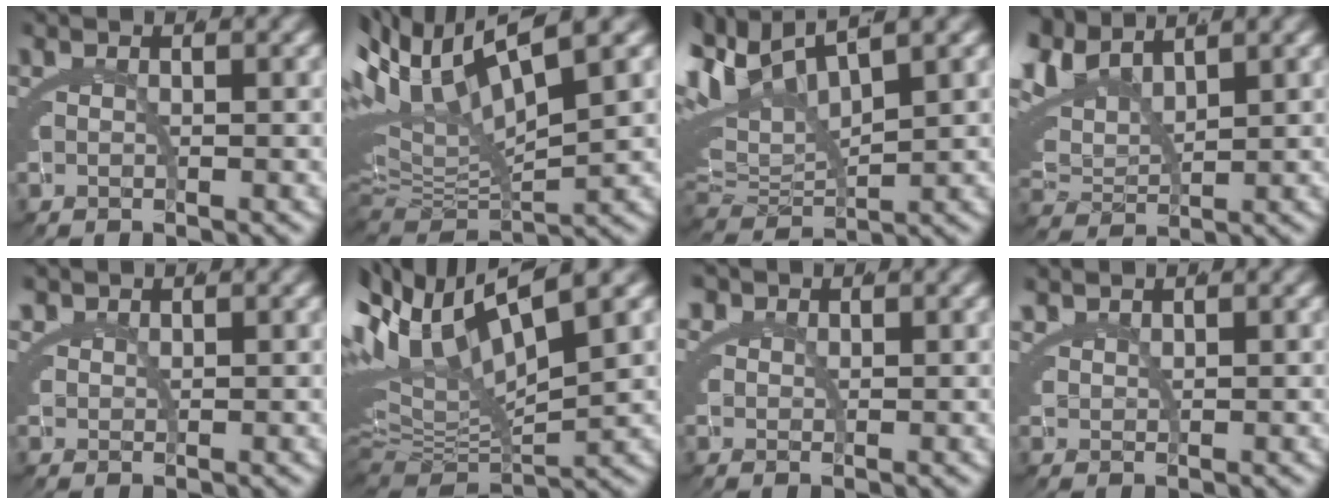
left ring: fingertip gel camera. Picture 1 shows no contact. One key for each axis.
{"total": 12.0, "fx": 4.6, "fy": 7.1, "fz": 8.6, "tx": -0.185, "ty": 0.015, "tz": 0.068}
{"total": 10.6, "fx": 2.8, "fy": 7.3, "fz": 7.1, "tx": -0.157, "ty": -0.007, "tz": 0.047}
{"total": 6.7, "fx": 3.5, "fy": 3.9, "fz": 4.2, "tx": -0.122, "ty": 0.000, "tz": 0.066}
{"total": 1.9, "fx": 1.8, "fy": 0.2, "fz": 0.6, "tx": -0.019, "ty": -0.001, "tz": 0.041}
{"total": 11.6, "fx": 3.5, "fy": 6.5, "fz": 9.0, "tx": -0.186, "ty": 0.011, "tz": 0.055}
{"total": 2.0, "fx": 1.6, "fy": 0.8, "fz": 0.8, "tx": -0.027, "ty": -0.004, "tz": 0.036}
{"total": 2.2, "fx": 2.1, "fy": 0.2, "fz": 0.6, "tx": -0.021, "ty": 0.002, "tz": 0.045}